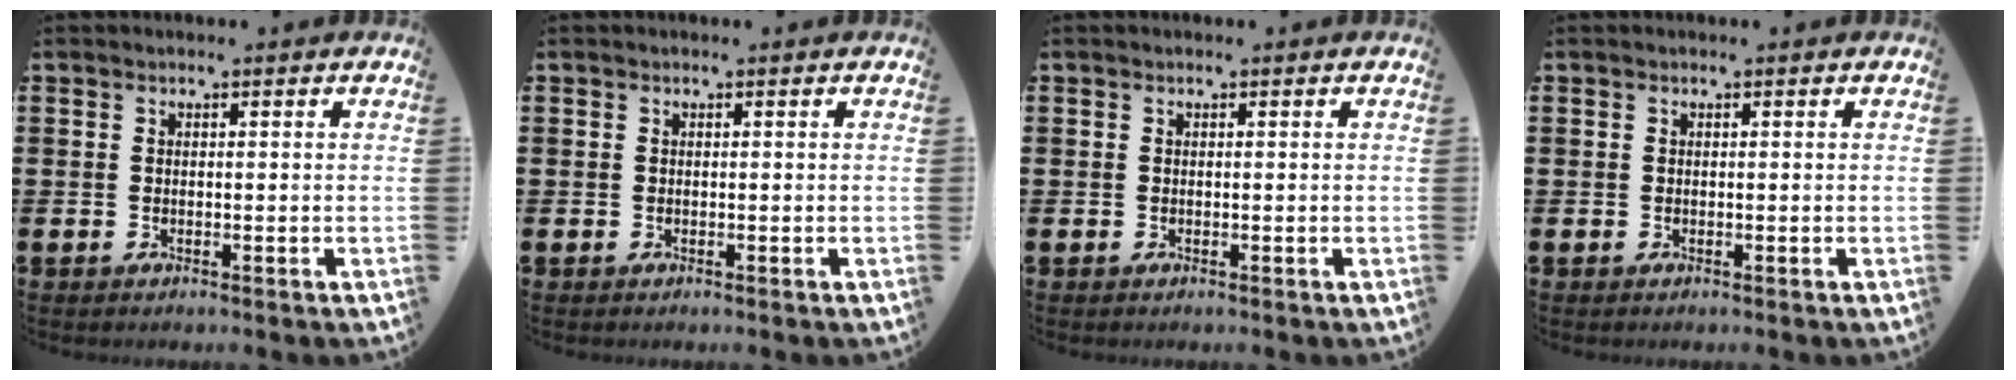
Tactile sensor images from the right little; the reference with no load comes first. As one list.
[{"total": 0.0}, {"total": 0.0}, {"total": 0.0}]